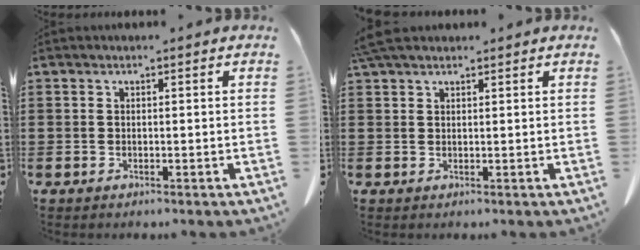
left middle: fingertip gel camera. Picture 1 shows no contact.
{"total": 3.1, "force": [2.4, 0.9, 1.7], "torque": [-0.042, 0.003, 0.048]}